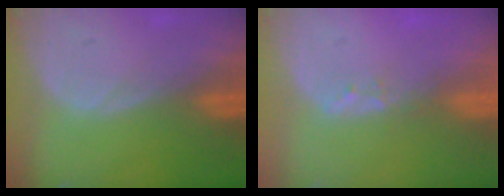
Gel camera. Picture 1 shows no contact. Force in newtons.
{"total": 1.7, "press": 1.5, "slide": 0.9}